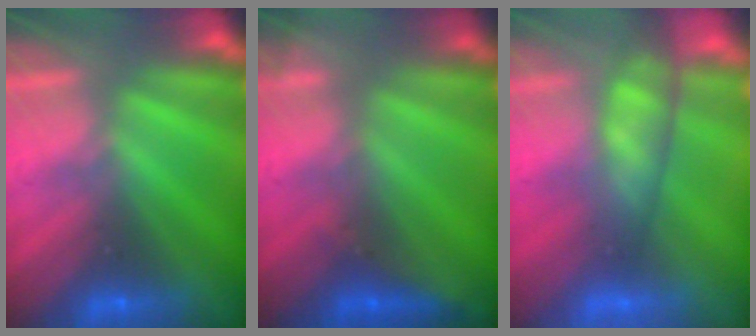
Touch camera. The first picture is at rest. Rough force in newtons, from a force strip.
{"total": 2.9}
{"total": 4.2}